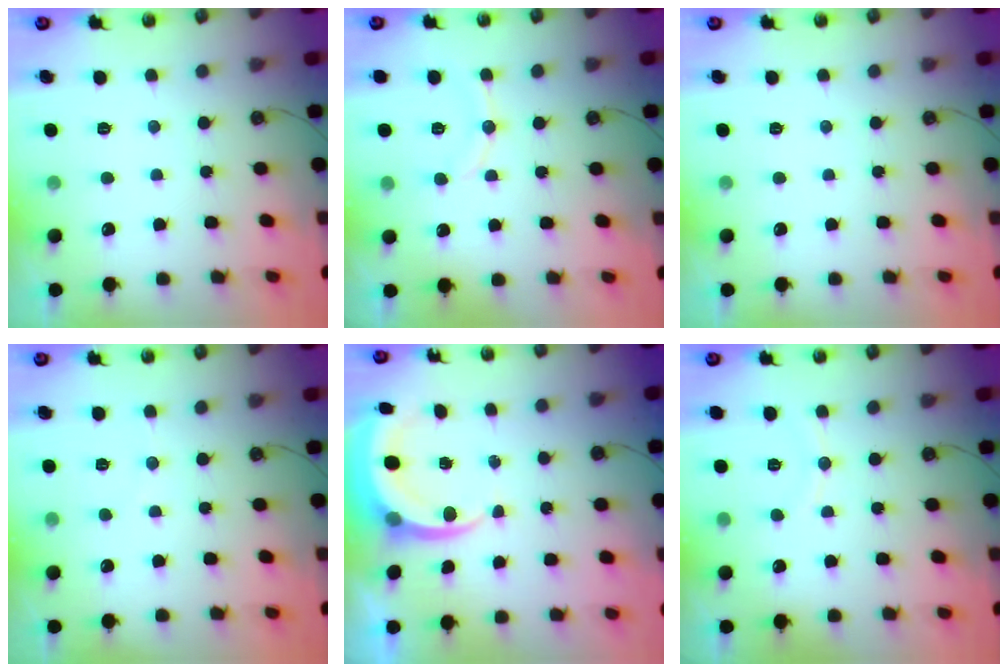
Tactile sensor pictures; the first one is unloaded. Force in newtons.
{"total": 9.3, "press": 9.1, "slide": 2.2}
{"total": 0.0}
{"total": 2.7, "press": 2.7, "slide": 0.3}
{"total": 5.9, "press": 5.9, "slide": 0.5}
{"total": 5.7, "press": 5.7, "slide": 0.3}